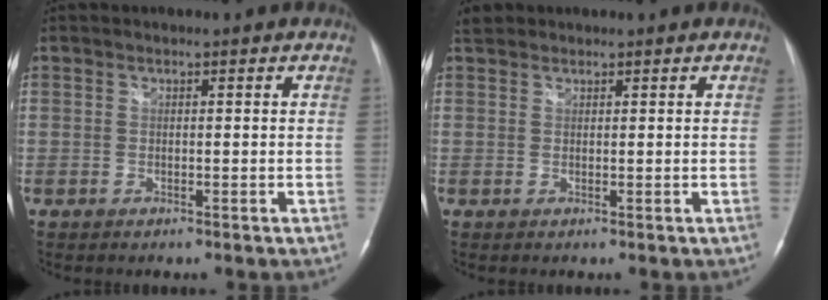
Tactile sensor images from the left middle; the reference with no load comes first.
{"total": 2.0, "force": [1.7, 1.1, 0.2], "torque": [-0.010, 0.017, 0.031]}